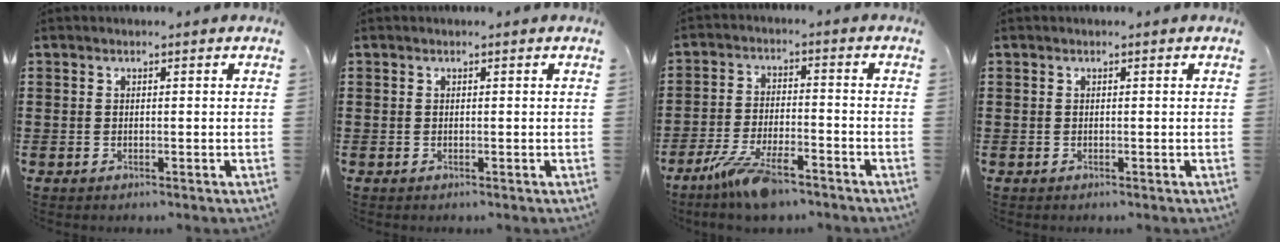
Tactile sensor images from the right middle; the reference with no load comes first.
{"total": 0.0}
{"total": 8.4, "force": [-5.9, 1.9, 5.6], "torque": [-0.124, -0.007, -0.113]}
{"total": 0.0}